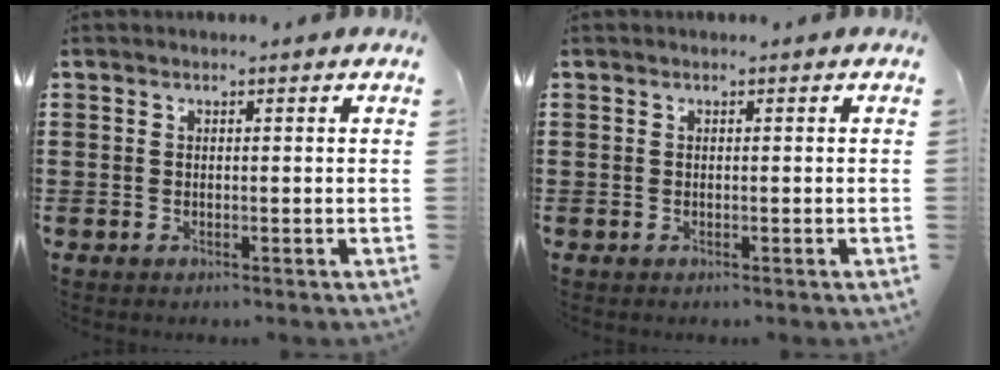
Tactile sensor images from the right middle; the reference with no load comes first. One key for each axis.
{"total": 0.0}